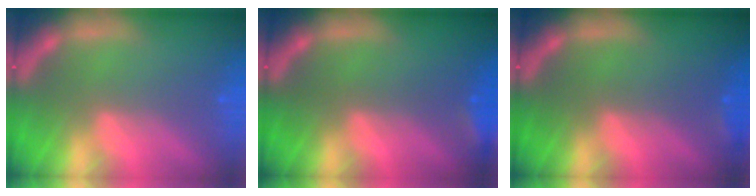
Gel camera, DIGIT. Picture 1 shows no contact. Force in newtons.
{"total": 1.9}
{"total": 0.9}